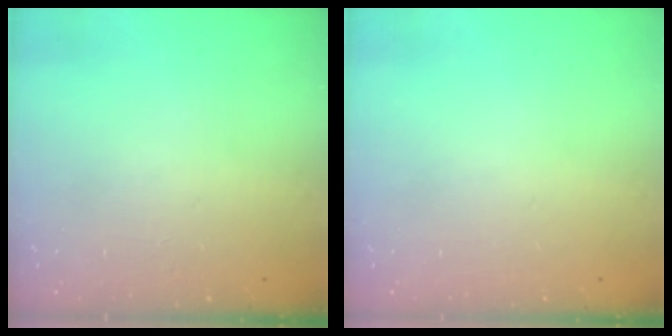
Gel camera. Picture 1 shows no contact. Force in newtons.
{"total": 0.0}